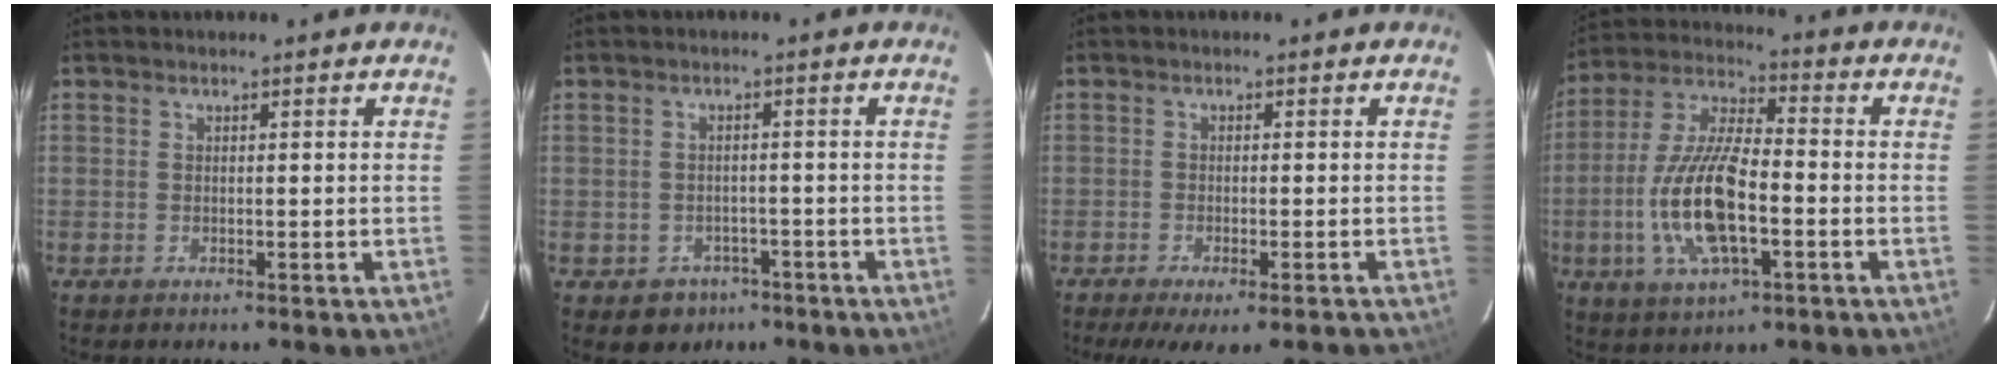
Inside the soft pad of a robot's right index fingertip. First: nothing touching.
{"total": 4.9, "force": [-2.5, 4.1, 0.6], "torque": [-0.020, 0.020, -0.023]}
{"total": 10.1, "force": [-8.2, 1.8, 5.6], "torque": [-0.109, -0.031, -0.118]}
{"total": 15.7, "force": [-4.0, 5.7, 14.1], "torque": [-0.298, -0.004, -0.075]}